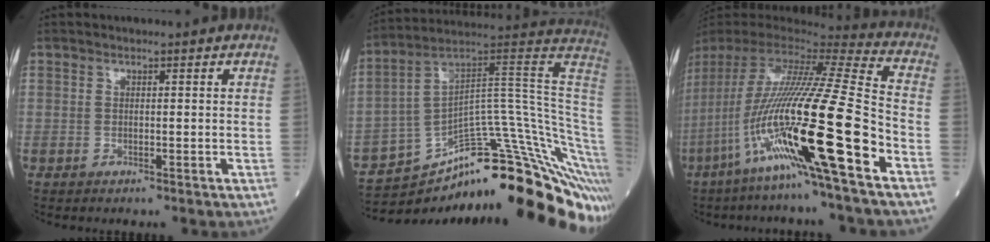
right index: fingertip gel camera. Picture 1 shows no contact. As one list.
[{"total": 24.7, "force": [-16.9, 2.6, 17.8], "torque": [-0.105, 0.065, -0.236]}, {"total": 26.2, "force": [-9.4, 0.6, 24.5], "torque": [-0.479, -0.045, -0.177]}]